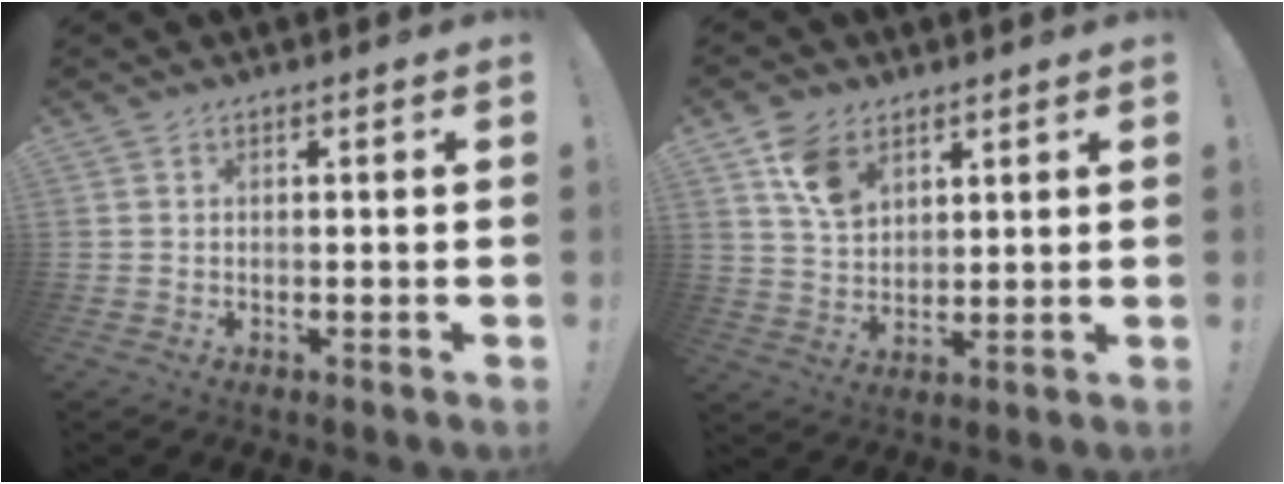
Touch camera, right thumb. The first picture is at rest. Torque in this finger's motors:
{"motor_torque": [0.22, 0.30, -0.11, 0.45, 0.12]}